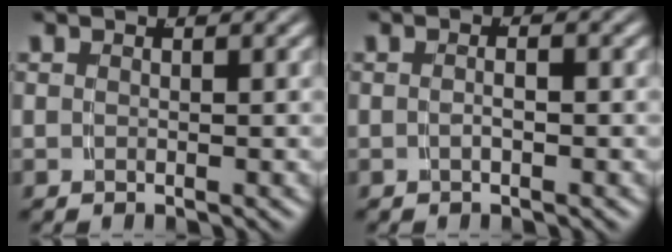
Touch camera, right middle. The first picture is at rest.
{"total": 1.2, "force": [-0.7, -0.2, 0.9], "torque": [-0.016, -0.003, -0.010]}